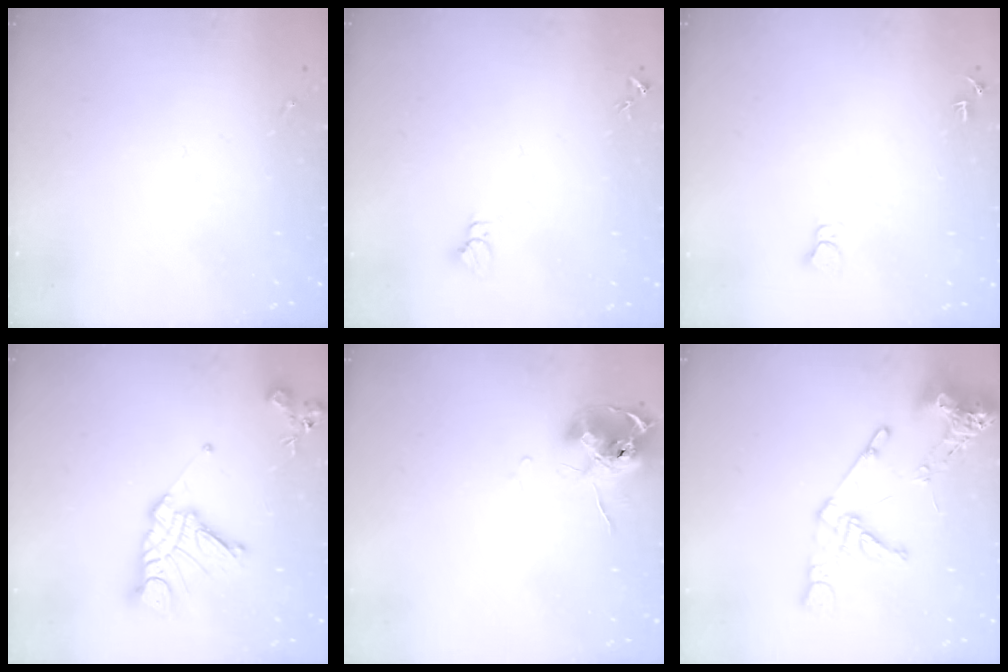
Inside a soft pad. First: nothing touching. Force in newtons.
{"total": 2.8, "press": 2.8, "slide": 0.1}
{"total": 4.6, "press": 4.6, "slide": 0.5}
{"total": 16.1, "press": 16.0, "slide": 1.6}
{"total": 10.6, "press": 10.5, "slide": 0.8}
{"total": 15.7, "press": 15.5, "slide": 1.9}